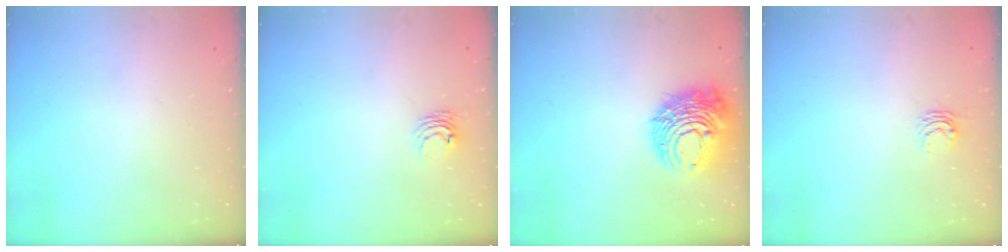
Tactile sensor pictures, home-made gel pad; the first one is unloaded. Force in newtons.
{"total": 3.9, "press": 3.9, "slide": 0.3}
{"total": 12.7, "press": 12.6, "slide": 1.0}
{"total": 4.1, "press": 4.0, "slide": 0.5}